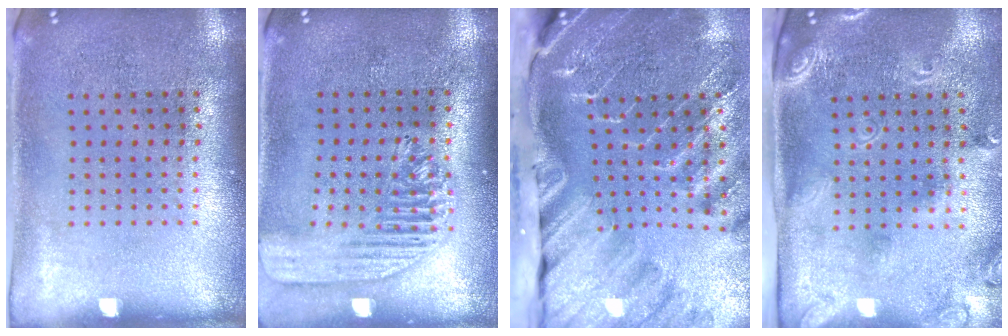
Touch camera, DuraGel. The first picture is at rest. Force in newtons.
{"total": 1.7, "press": 1.5, "slide": 0.7}
{"total": 4.4, "press": 3.3, "slide": 3.0}
{"total": 2.5, "press": 1.7, "slide": 1.8}